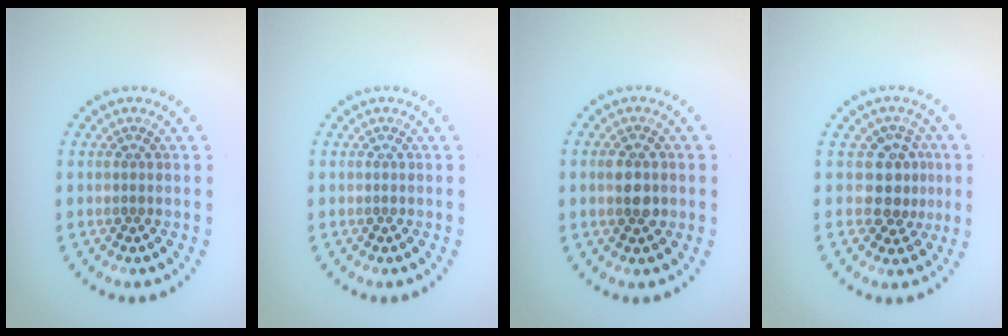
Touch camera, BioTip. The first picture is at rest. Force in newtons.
{"total": 0.0}
{"total": 2.2, "press": 2.2, "slide": 0.2}
{"total": 2.9, "press": 2.5, "slide": 1.5}